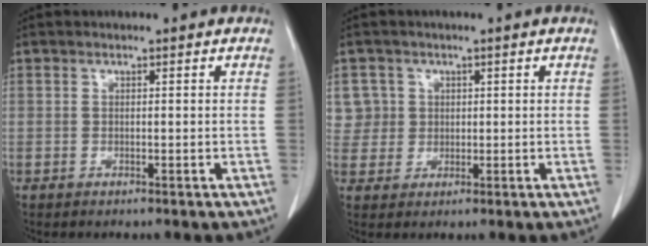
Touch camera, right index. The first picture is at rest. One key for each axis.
{"total": 4.6, "fx": 1.4, "fy": 4.3, "fz": -0.4, "tx": 0.025, "ty": 0.009, "tz": 0.029}